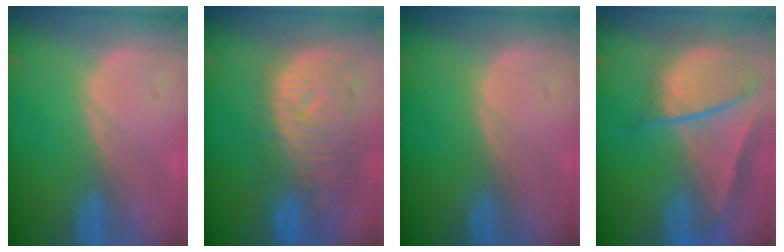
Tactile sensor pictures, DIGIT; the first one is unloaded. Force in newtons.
{"total": 11.0, "press": 9.8, "slide": 5.1}
{"total": 0.0}
{"total": 9.8, "press": 8.2, "slide": 5.3}